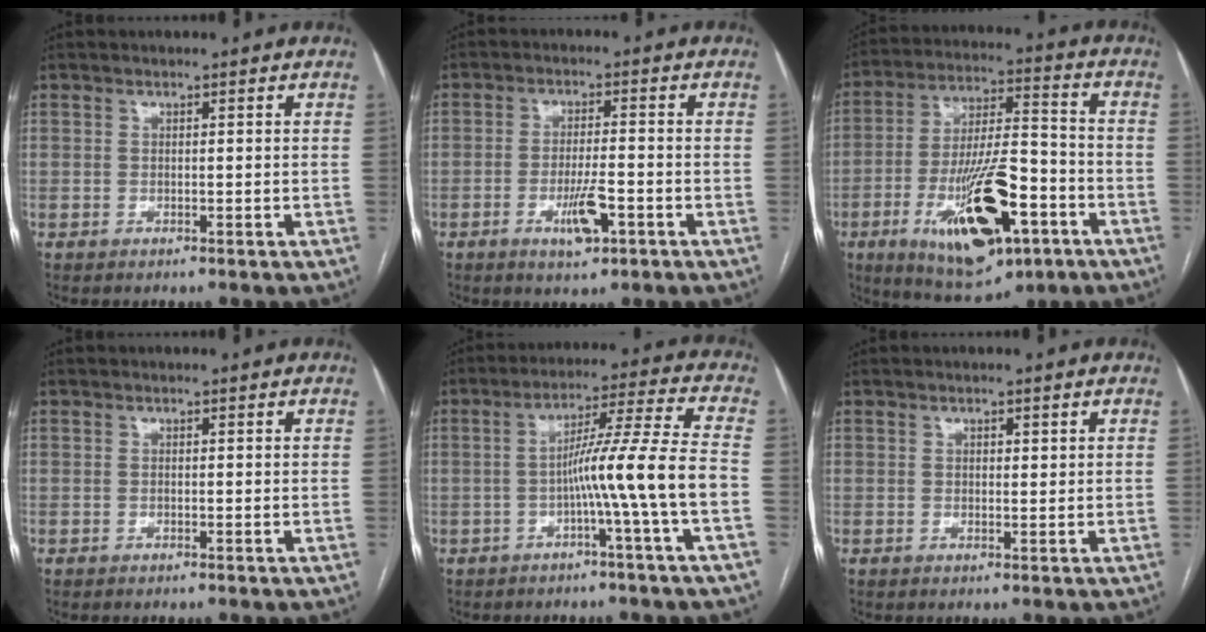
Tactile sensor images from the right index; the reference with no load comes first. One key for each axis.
{"total": 5.7, "fx": -2.5, "fy": 1.2, "fz": 5.0, "tx": -0.092, "ty": -0.004, "tz": -0.039}
{"total": 19.6, "fx": -7.9, "fy": 6.0, "fz": 16.9, "tx": -0.311, "ty": -0.009, "tz": -0.120}
{"total": 0.0}
{"total": 10.6, "fx": -3.0, "fy": -2.4, "fz": 9.9, "tx": -0.162, "ty": 0.017, "tz": -0.050}
{"total": 1.0, "fx": 0.5, "fy": 0.6, "fz": 0.7, "tx": -0.008, "ty": -0.002, "tz": 0.006}